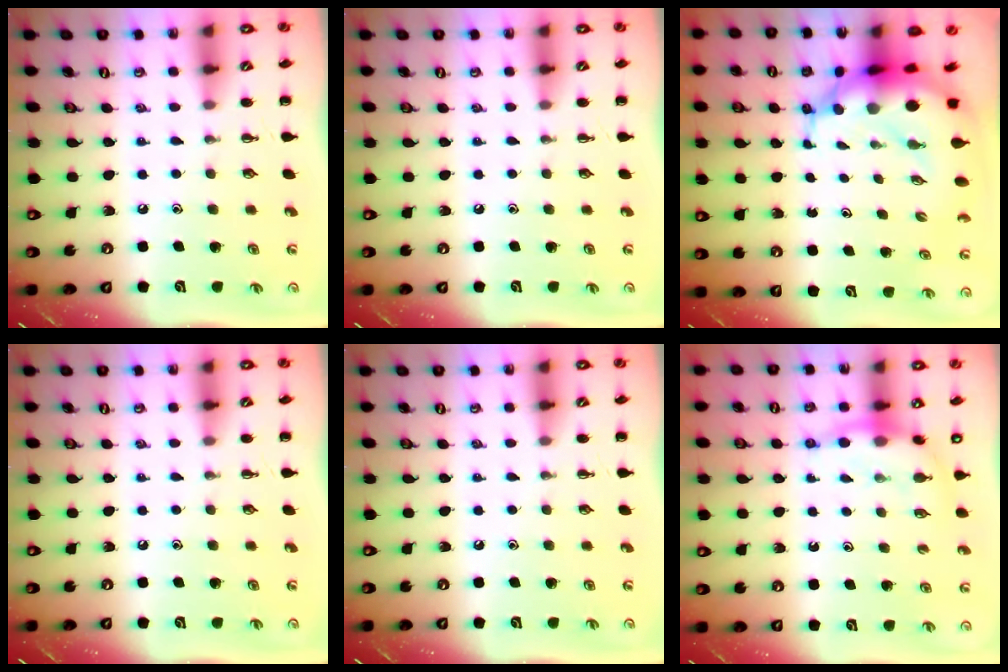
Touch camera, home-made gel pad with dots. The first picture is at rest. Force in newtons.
{"total": 0.0}
{"total": 10.8, "press": 10.4, "slide": 2.8}
{"total": 0.0}
{"total": 0.0}
{"total": 7.5, "press": 7.5, "slide": 0.8}